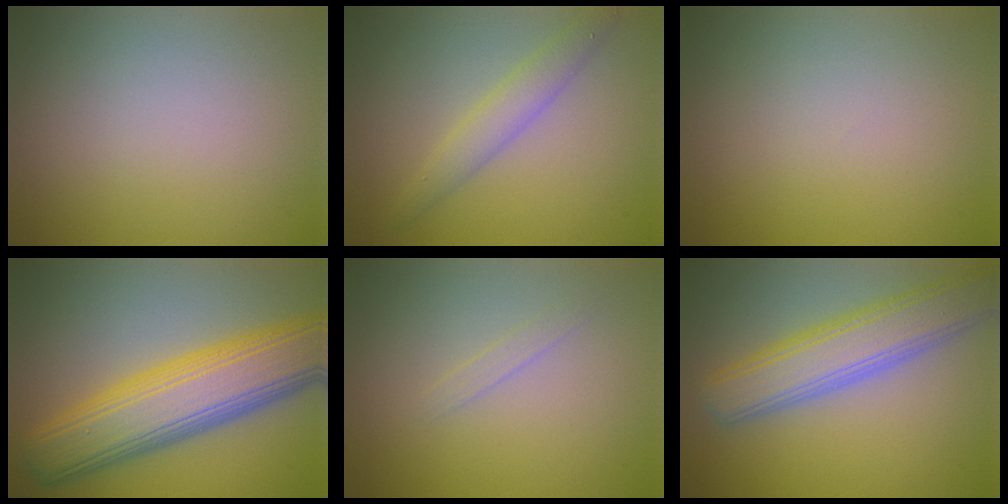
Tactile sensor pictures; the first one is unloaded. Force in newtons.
{"total": 2.4, "press": 2.4, "slide": 0.1}
{"total": 0.0}
{"total": 10.1, "press": 10.1, "slide": 0.4}
{"total": 0.8, "press": 0.8, "slide": 0.0}
{"total": 6.4, "press": 6.4, "slide": 0.3}